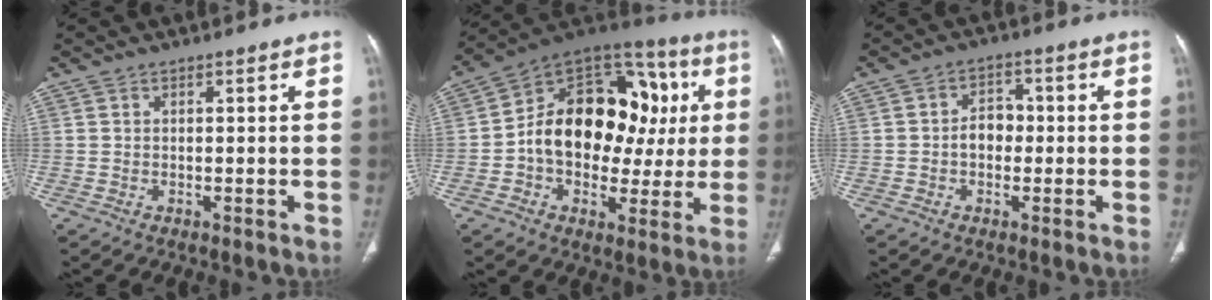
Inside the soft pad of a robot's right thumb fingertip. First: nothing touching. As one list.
[{"total": 23.2, "force": [1.3, 16.2, 16.6], "torque": [-0.206, 0.045, 0.020]}, {"total": 4.5, "force": [-0.6, 3.5, 2.8], "torque": [-0.027, 0.017, -0.018]}]